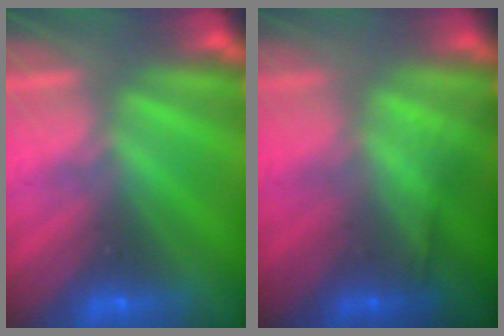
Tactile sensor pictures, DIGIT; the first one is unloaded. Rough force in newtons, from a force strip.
{"total": 1.3}